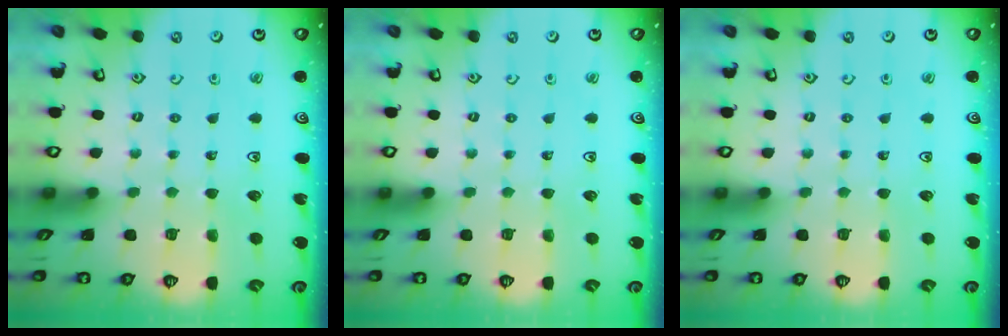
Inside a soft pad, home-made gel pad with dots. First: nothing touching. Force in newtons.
{"total": 0.0}
{"total": 0.0}